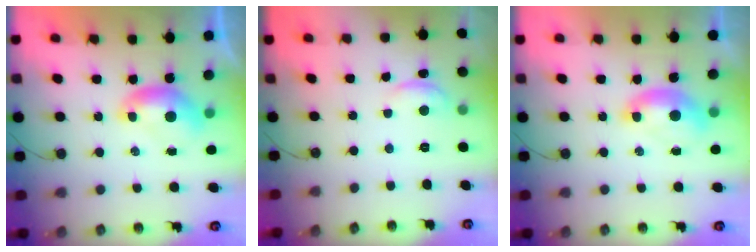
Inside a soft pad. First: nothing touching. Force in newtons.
{"total": 0.6, "press": 0.2, "slide": 0.6}
{"total": 1.6, "press": 1.5, "slide": 0.6}